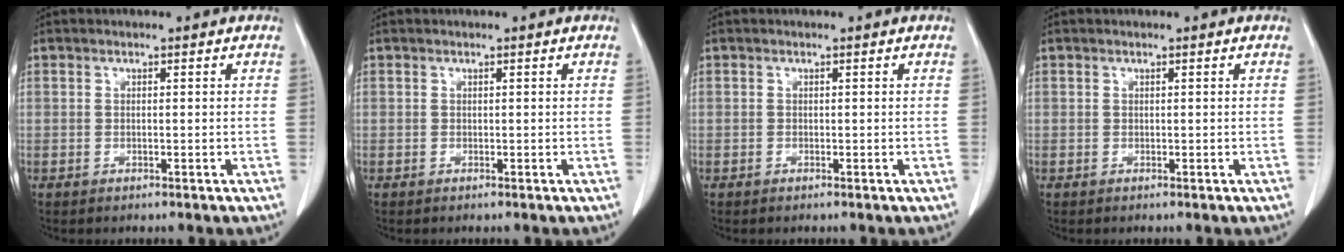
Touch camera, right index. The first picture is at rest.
{"total": 0.0}
{"total": 0.0}
{"total": 0.0}